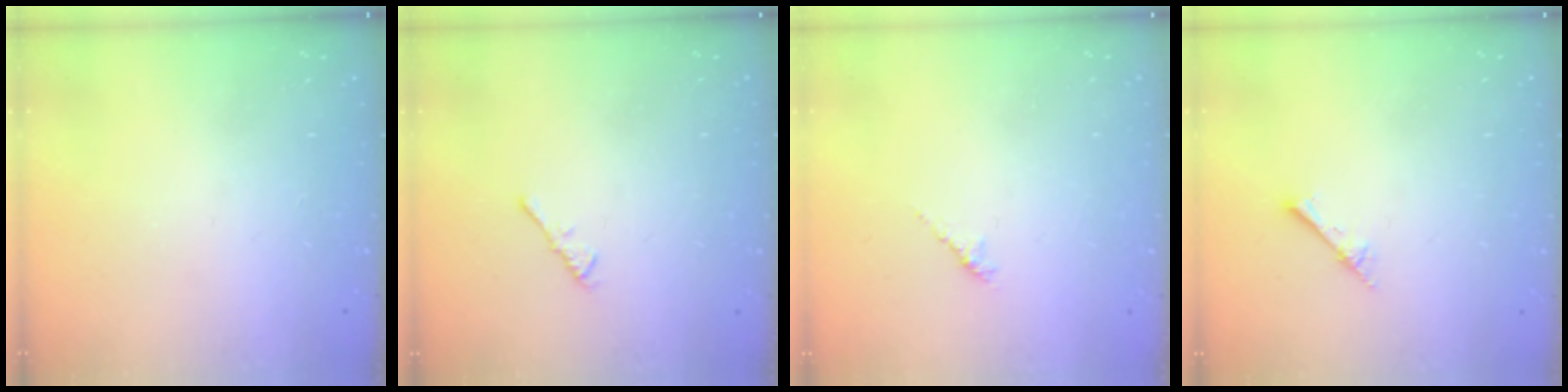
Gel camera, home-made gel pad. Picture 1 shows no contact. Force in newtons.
{"total": 1.1, "press": 1.0, "slide": 0.4}
{"total": 2.6, "press": 2.4, "slide": 0.7}
{"total": 2.4, "press": 2.4, "slide": 0.3}